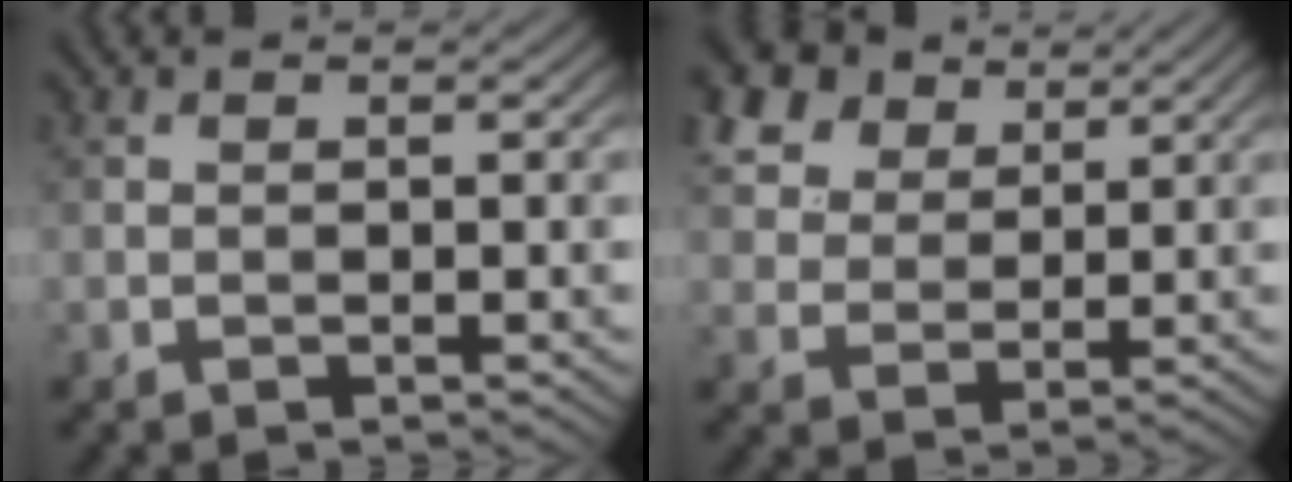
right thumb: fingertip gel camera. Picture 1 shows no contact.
{"total": 10.3, "force": [6.4, 6.6, 4.7], "torque": [-0.166, 0.011, 0.130]}